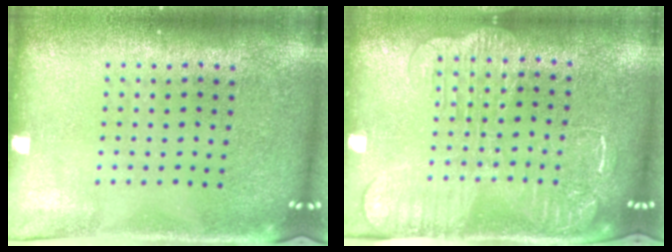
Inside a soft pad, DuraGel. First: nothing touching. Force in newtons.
{"total": 2.2, "press": 2.0, "slide": 0.9}